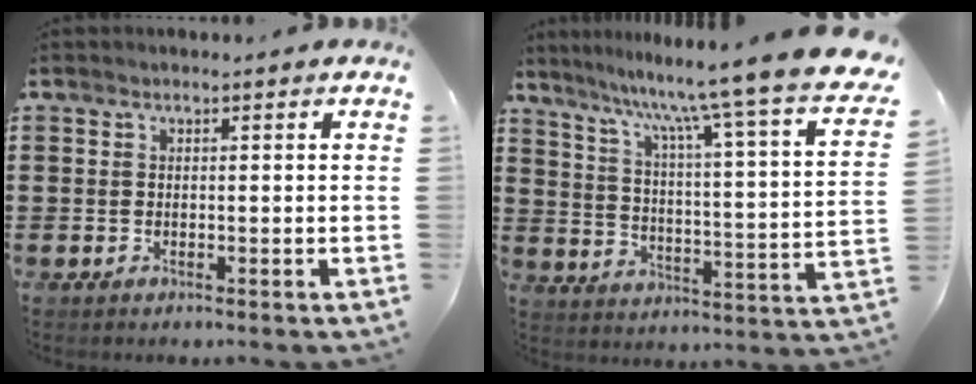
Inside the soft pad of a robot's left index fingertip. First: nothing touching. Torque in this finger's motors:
{"motor_torque": [1.65, -0.49, 0.46, 0.21]}